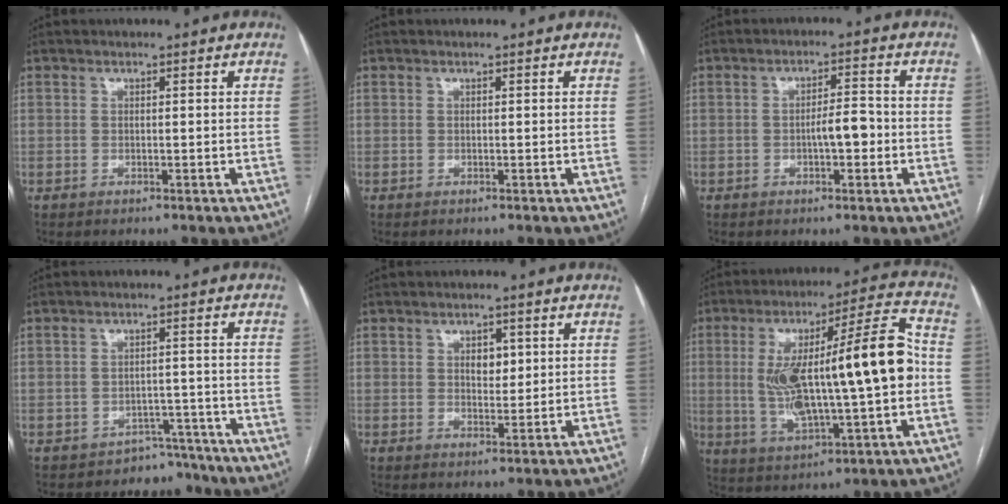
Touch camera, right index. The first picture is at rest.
{"total": 0.0}
{"total": 4.2, "force": [-1.0, 1.2, 3.9], "torque": [-0.062, 0.007, -0.014]}
{"total": 5.2, "force": [-4.2, 2.7, -1.1], "torque": [0.029, 0.041, -0.061]}
{"total": 3.0, "force": [0.9, 1.8, 2.2], "torque": [-0.030, 0.000, 0.015]}
{"total": 20.7, "force": [0.1, 3.3, 20.4], "torque": [-0.358, 0.030, 0.005]}